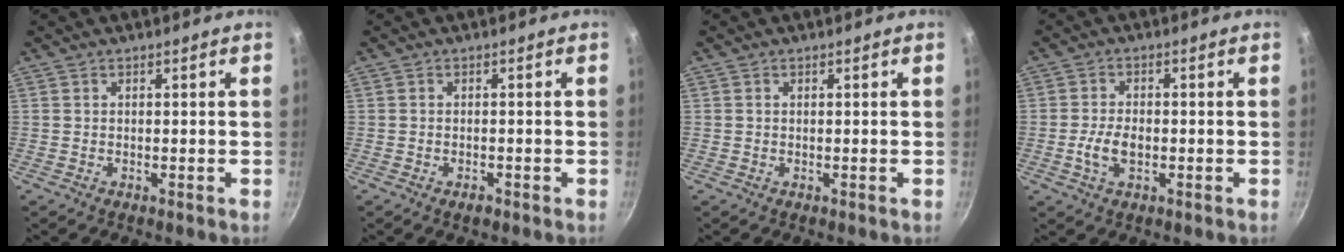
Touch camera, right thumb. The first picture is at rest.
{"total": 1.6, "force": [-1.0, 0.8, 1.0], "torque": [-0.018, 0.006, -0.015]}
{"total": 0.0}
{"total": 5.0, "force": [-1.1, 2.8, 4.0], "torque": [-0.075, 0.010, -0.023]}